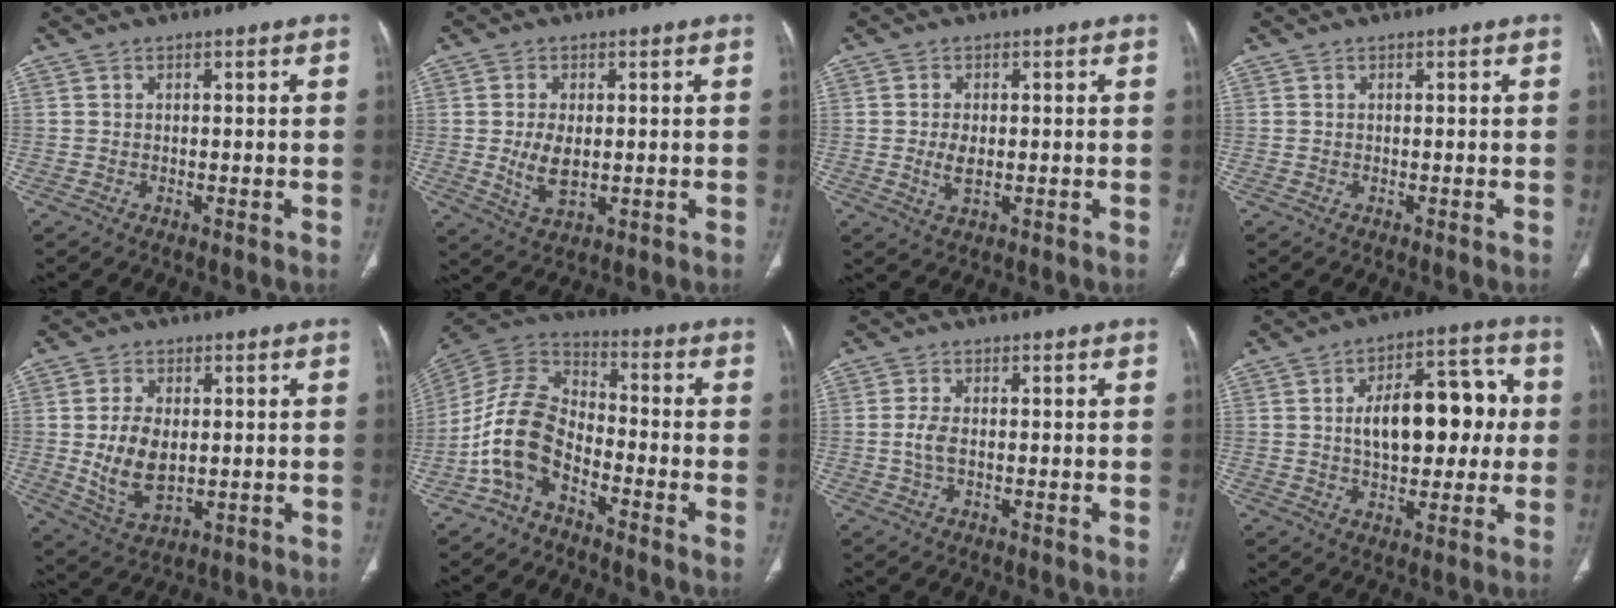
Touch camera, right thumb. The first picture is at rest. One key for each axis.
{"total": 6.4, "fx": -0.1, "fy": 3.7, "fz": 5.3, "tx": -0.099, "ty": -0.009, "tz": 0.008}
{"total": 3.8, "fx": -0.2, "fy": 2.2, "fz": 3.1, "tx": -0.060, "ty": -0.005, "tz": 0.000}
{"total": 0.0}
{"total": 10.0, "fx": 0.1, "fy": 6.0, "fz": 8.0, "tx": -0.146, "ty": -0.010, "tz": 0.017}
{"total": 11.8, "fx": -5.7, "fy": 6.8, "fz": 7.9, "tx": -0.153, "ty": 0.062, "tz": -0.126}
{"total": 2.7, "fx": -0.3, "fy": 1.2, "fz": 2.4, "tx": -0.064, "ty": 0.001, "tz": -0.006}
{"total": 16.5, "fx": 1.4, "fy": 9.1, "fz": 13.7, "tx": -0.168, "ty": 0.033, "tz": 0.022}